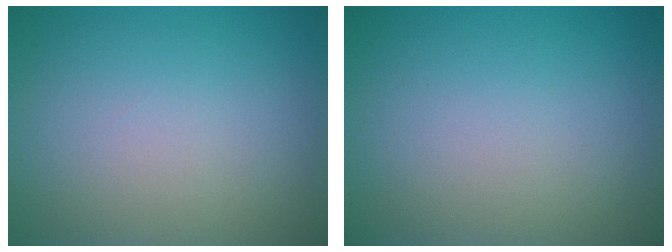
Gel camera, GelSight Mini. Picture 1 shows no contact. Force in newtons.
{"total": 0.0}